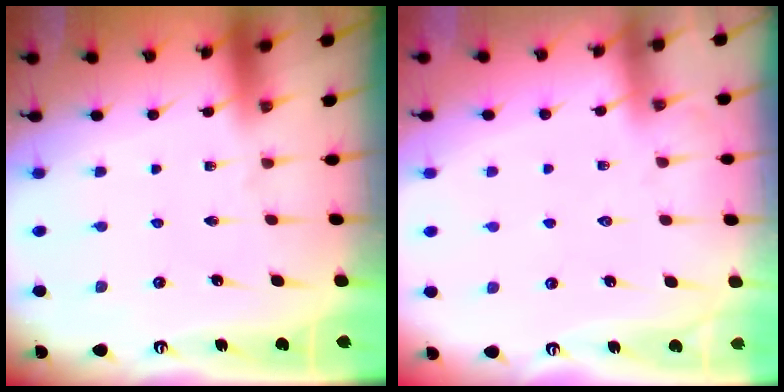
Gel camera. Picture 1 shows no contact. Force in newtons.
{"total": 3.9, "press": 3.8, "slide": 0.5}